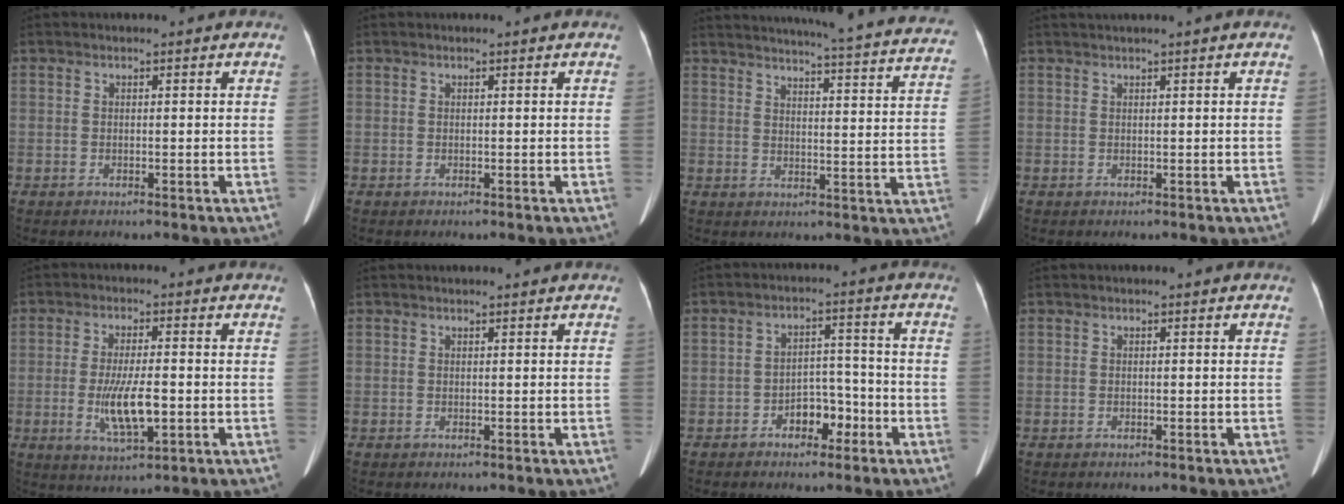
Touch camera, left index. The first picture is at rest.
{"total": 0.0}
{"total": 30.2, "force": [28.1, 1.8, 11.0], "torque": [-0.167, -0.078, 0.324]}
{"total": 1.6, "force": [1.1, -0.5, 1.0], "torque": [-0.021, 0.013, 0.030]}
{"total": 7.4, "force": [-1.4, 1.7, 7.0], "torque": [-0.137, -0.014, -0.022]}
{"total": 1.7, "force": [1.6, 0.2, 0.6], "torque": [-0.008, 0.022, 0.022]}
{"total": 5.0, "force": [-2.8, 2.9, 3.1], "torque": [-0.045, 0.021, -0.044]}
{"total": 0.0}